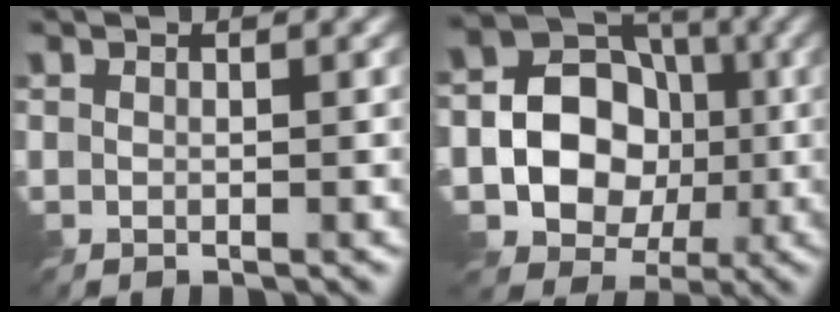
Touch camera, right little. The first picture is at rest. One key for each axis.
{"total": 9.5, "fx": -1.8, "fy": 8.1, "fz": 4.6, "tx": -0.053, "ty": 0.001, "tz": -0.052}